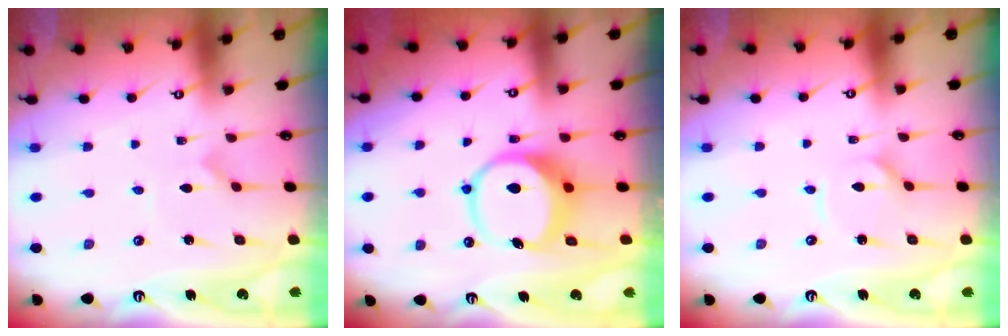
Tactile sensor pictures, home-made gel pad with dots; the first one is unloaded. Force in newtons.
{"total": 10.4, "press": 10.4, "slide": 1.3}
{"total": 2.0, "press": 2.0, "slide": 0.3}